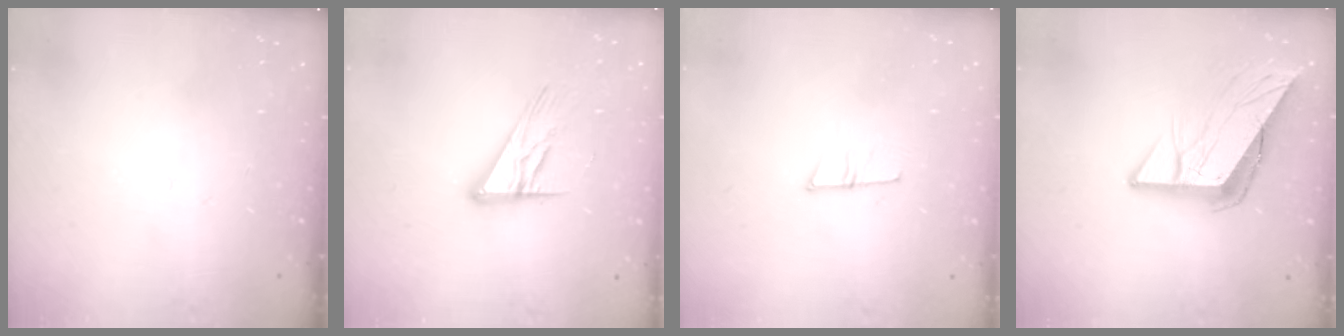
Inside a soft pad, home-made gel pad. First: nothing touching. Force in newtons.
{"total": 12.6, "press": 12.5, "slide": 1.1}
{"total": 6.0, "press": 5.9, "slide": 1.0}
{"total": 10.6, "press": 10.5, "slide": 1.3}